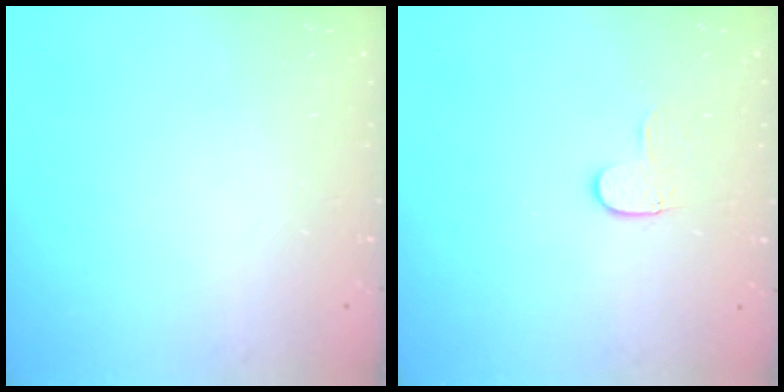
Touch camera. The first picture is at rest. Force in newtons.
{"total": 3.9, "press": 3.9, "slide": 0.5}